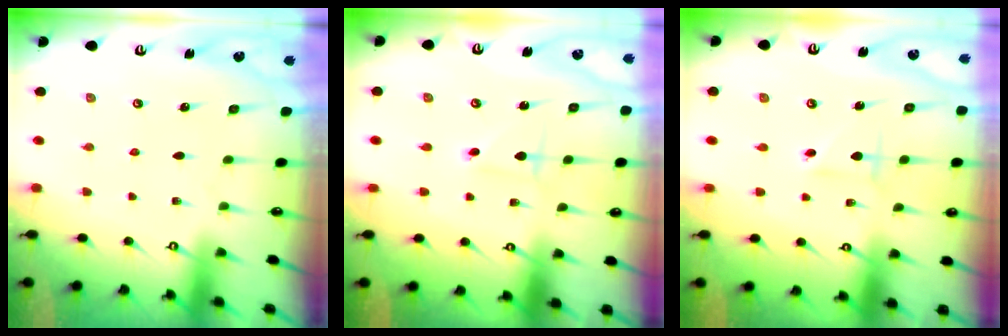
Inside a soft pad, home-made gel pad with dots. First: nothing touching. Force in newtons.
{"total": 1.0, "press": 1.0, "slide": 0.1}
{"total": 2.9, "press": 2.9, "slide": 0.2}